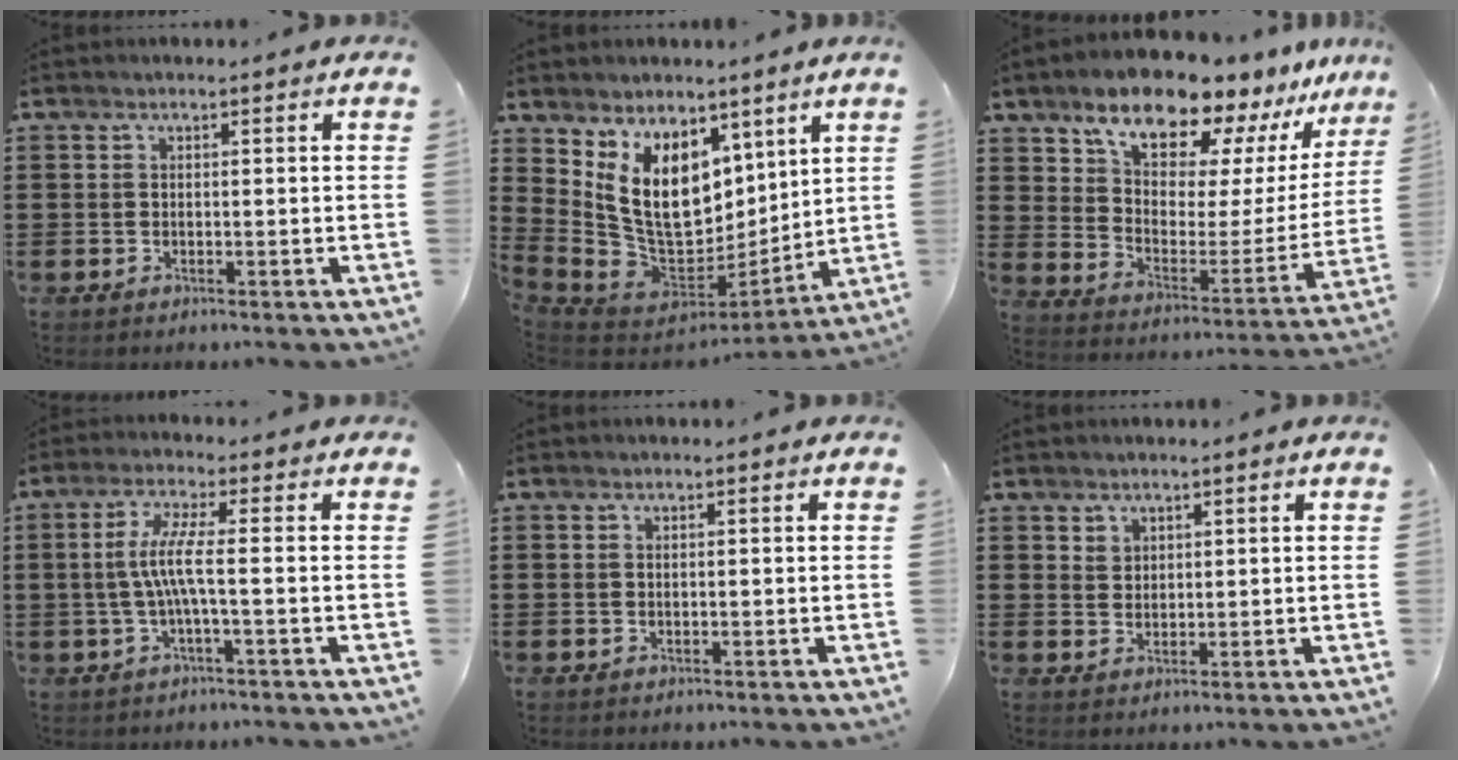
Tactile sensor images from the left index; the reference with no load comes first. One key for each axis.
{"total": 14.0, "fx": 5.4, "fy": 9.3, "fz": 9.0, "tx": -0.217, "ty": -0.038, "tz": 0.111}
{"total": 12.6, "fx": 11.0, "fy": 4.1, "fz": 4.6, "tx": -0.110, "ty": -0.079, "tz": 0.191}
{"total": 6.0, "fx": -0.7, "fy": 0.2, "fz": 5.9, "tx": -0.124, "ty": -0.005, "tz": -0.024}
{"total": 0.0}
{"total": 1.9, "fx": 1.5, "fy": 1.2, "fz": 0.1, "tx": -0.006, "ty": 0.002, "tz": 0.029}